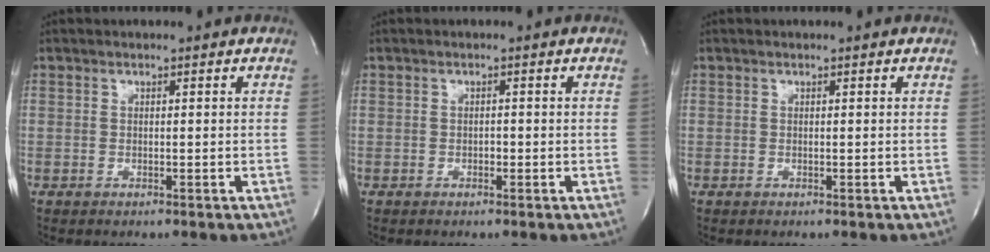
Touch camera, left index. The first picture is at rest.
{"total": 0.8, "force": [-0.5, 0.4, 0.4], "torque": [-0.006, -0.001, -0.011]}
{"total": 0.0}